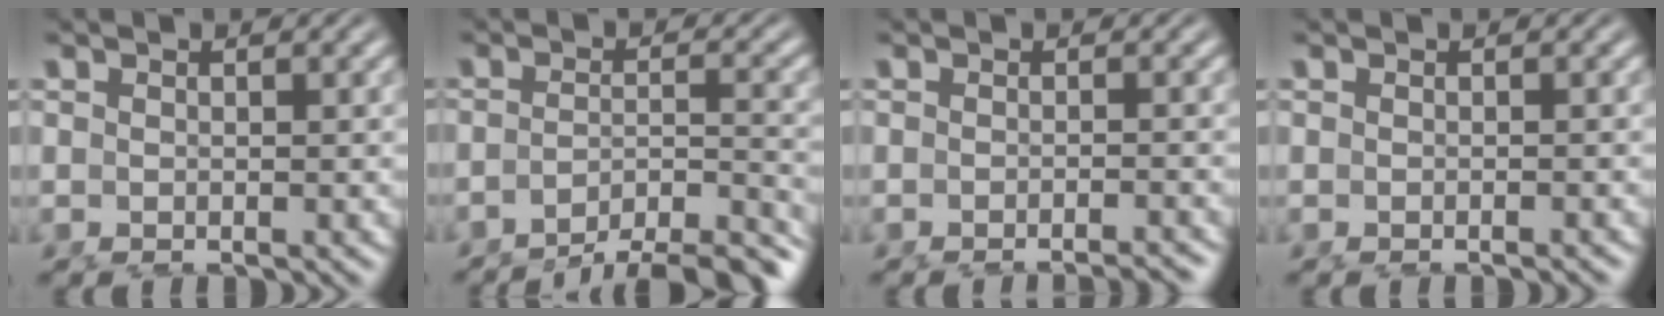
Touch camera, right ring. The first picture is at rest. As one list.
[{"total": 9.5, "force": [-7.8, 3.2, 4.5], "torque": [-0.053, -0.031, -0.111]}, {"total": 3.0, "force": [-2.9, -0.1, 0.9], "torque": [-0.007, -0.003, -0.043]}, {"total": 0.6, "force": [-0.6, -0.2, 0.2], "torque": [-0.002, 0.002, -0.009]}]